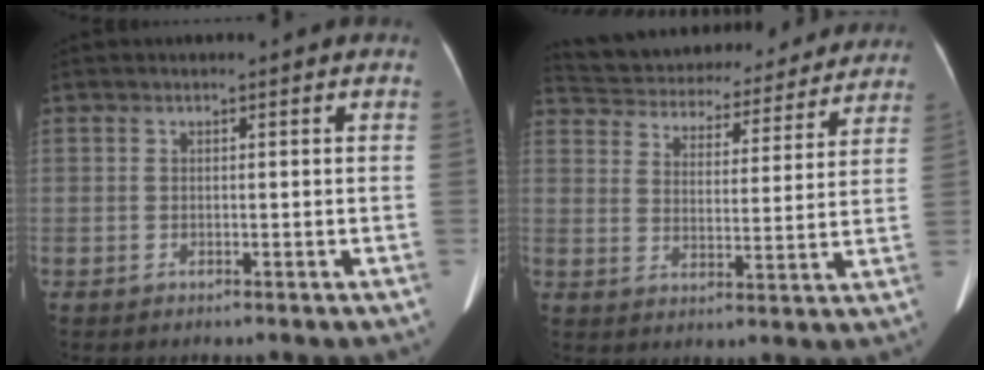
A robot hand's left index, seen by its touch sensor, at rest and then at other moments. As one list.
[{"total": 23.4, "force": [21.4, 6.7, 6.7], "torque": [-0.127, 0.008, 0.282]}]